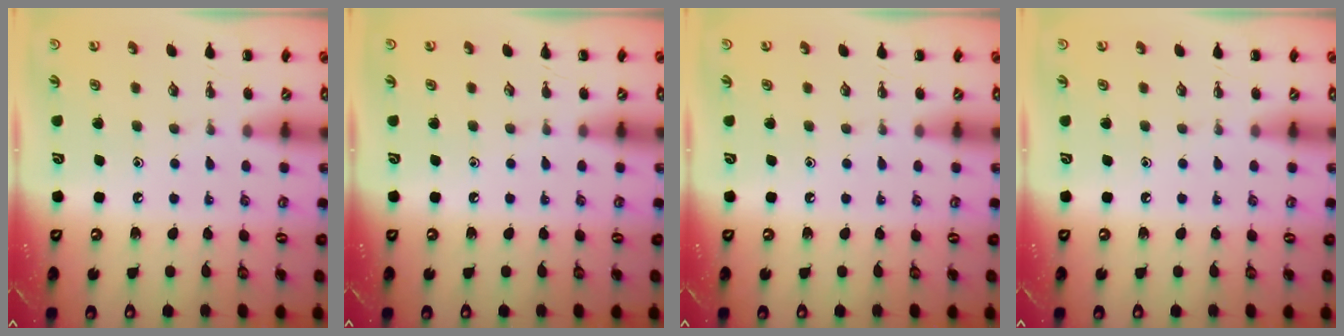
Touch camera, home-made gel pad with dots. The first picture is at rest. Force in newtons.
{"total": 0.0}
{"total": 0.0}
{"total": 0.0}